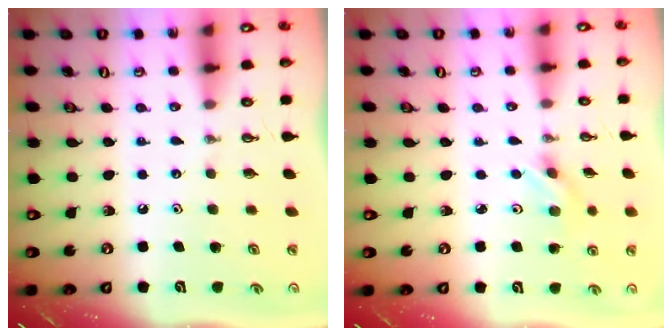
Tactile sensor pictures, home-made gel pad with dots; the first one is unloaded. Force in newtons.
{"total": 2.3, "press": 2.1, "slide": 0.8}